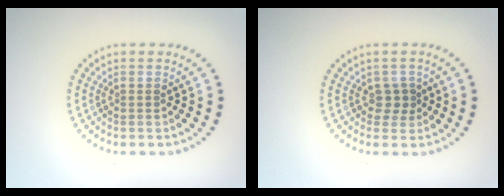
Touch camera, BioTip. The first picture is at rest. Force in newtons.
{"total": 1.4, "press": 1.2, "slide": 0.8}